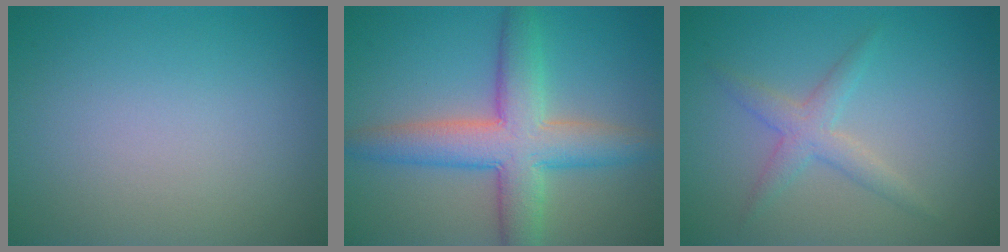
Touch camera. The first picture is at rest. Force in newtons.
{"total": 7.3, "press": 7.3, "slide": 0.3}
{"total": 2.4, "press": 2.4, "slide": 0.0}